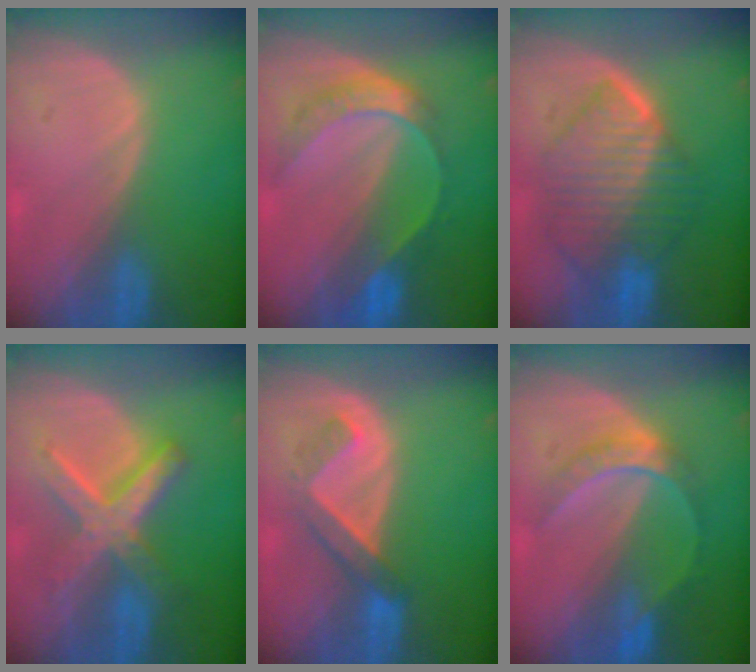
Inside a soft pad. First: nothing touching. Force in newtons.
{"total": 7.8, "press": 6.5, "slide": 4.4}
{"total": 10.5, "press": 10.4, "slide": 1.0}
{"total": 8.2, "press": 8.2, "slide": 0.7}
{"total": 5.1, "press": 4.8, "slide": 1.6}
{"total": 6.2, "press": 5.5, "slide": 2.7}